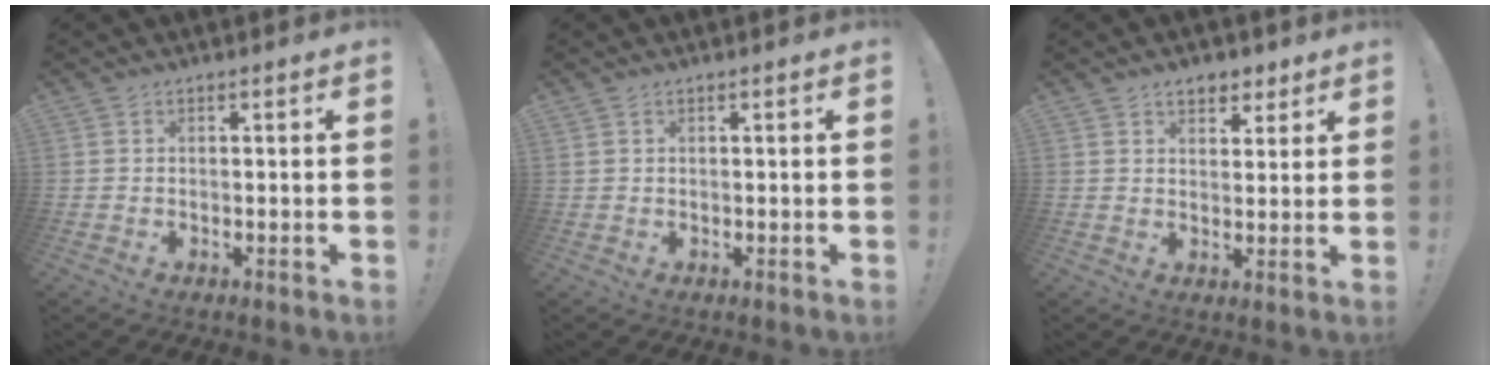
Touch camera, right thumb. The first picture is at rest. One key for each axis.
{"total": 0.5, "fx": 0.4, "fy": 0.4, "fz": 0.2, "tx": -0.009, "ty": 0.004, "tz": 0.008}
{"total": 5.3, "fx": 3.6, "fy": 3.3, "fz": 2.0, "tx": -0.014, "ty": -0.017, "tz": 0.063}